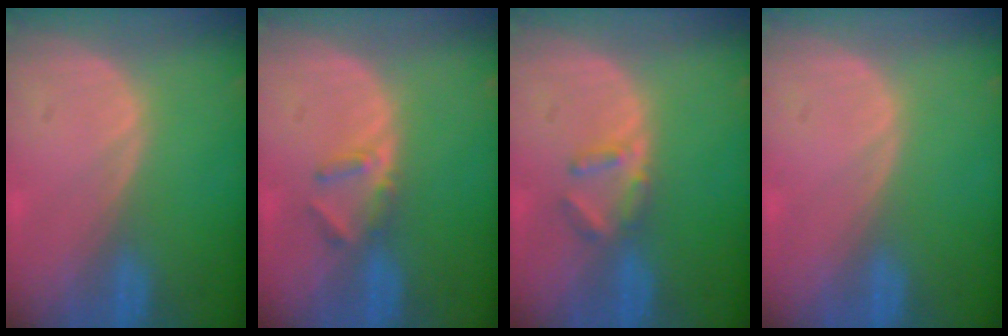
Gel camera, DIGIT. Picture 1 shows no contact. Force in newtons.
{"total": 2.9, "press": 2.6, "slide": 1.1}
{"total": 3.0, "press": 3.0, "slide": 0.4}
{"total": 0.0}